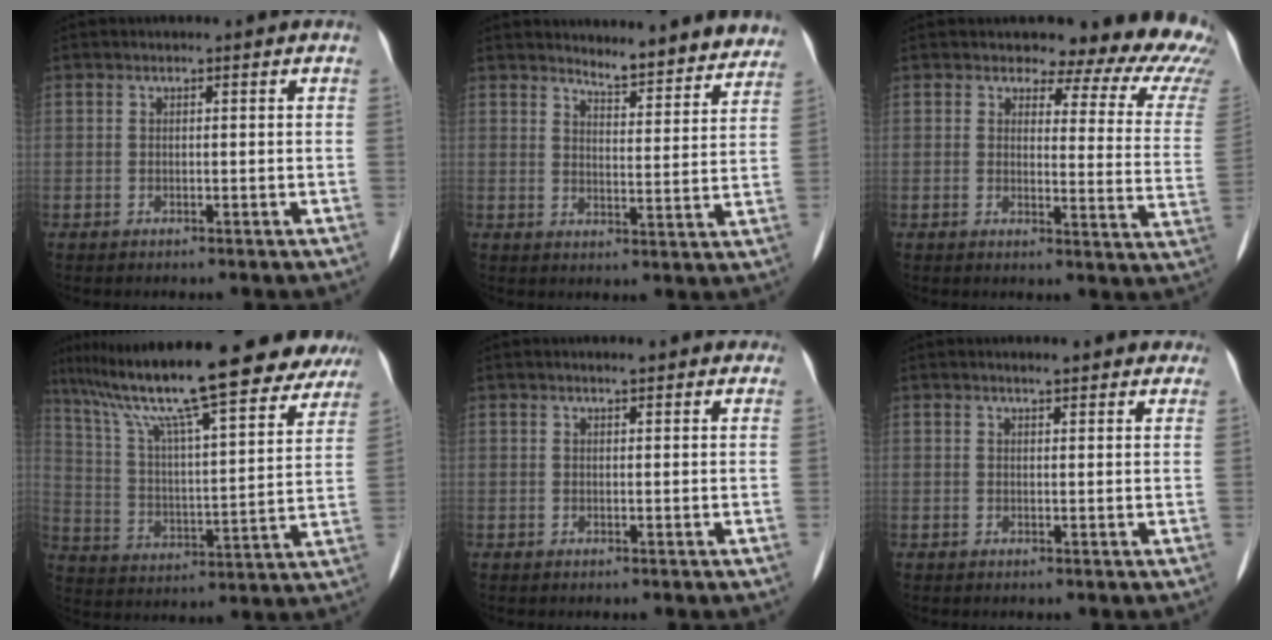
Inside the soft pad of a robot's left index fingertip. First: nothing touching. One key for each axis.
{"total": 11.0, "fx": 10.6, "fy": 1.8, "fz": 2.1, "tx": -0.011, "ty": -0.018, "tz": 0.118}
{"total": 16.1, "fx": 14.7, "fy": 4.6, "fz": 4.9, "tx": -0.023, "ty": -0.082, "tz": 0.129}
{"total": 29.3, "fx": 24.6, "fy": 4.3, "fz": 15.3, "tx": -0.253, "ty": -0.007, "tz": 0.345}
{"total": 3.2, "fx": 2.8, "fy": 0.8, "fz": 1.4, "tx": -0.015, "ty": 0.018, "tz": 0.030}
{"total": 4.9, "fx": 4.3, "fy": 1.2, "fz": 1.9, "tx": -0.018, "ty": 0.015, "tz": 0.045}